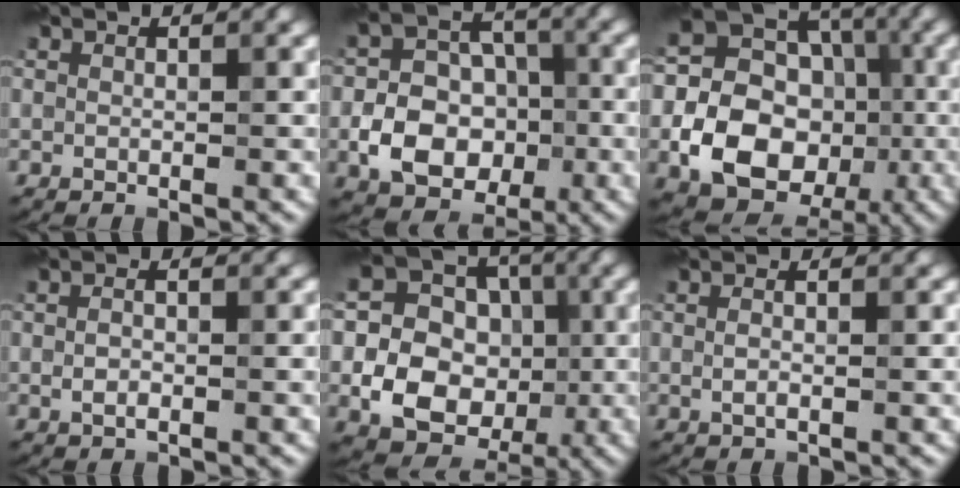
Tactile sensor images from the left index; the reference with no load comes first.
{"total": 7.0, "force": [-2.2, 5.1, 4.2], "torque": [-0.071, -0.001, -0.039]}
{"total": 12.4, "force": [-3.0, 10.1, 6.5], "torque": [-0.107, -0.018, -0.063]}
{"total": 2.2, "force": [-0.5, 1.0, 1.9], "torque": [-0.044, 0.000, -0.009]}
{"total": 9.8, "force": [-2.0, 8.4, 4.6], "torque": [-0.065, -0.006, -0.048]}
{"total": 1.8, "force": [-0.3, 0.5, 1.6], "torque": [-0.040, -0.001, -0.006]}